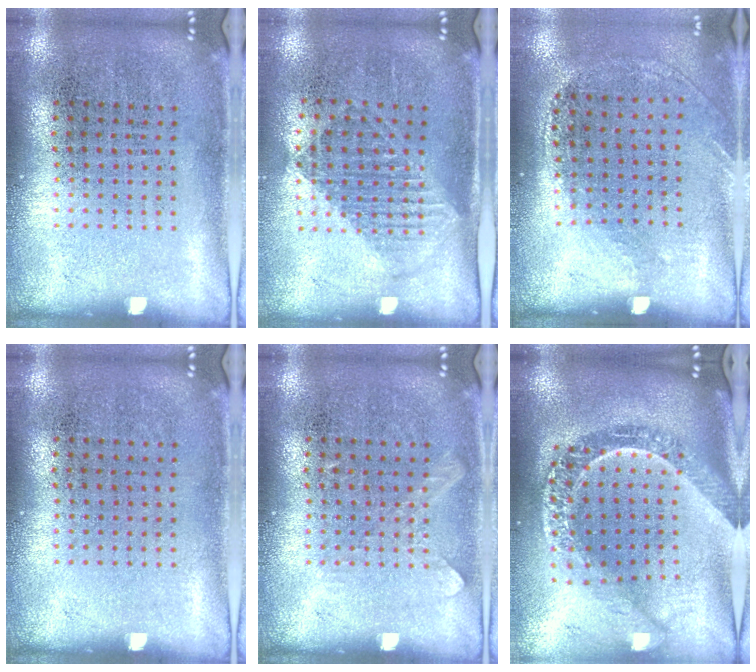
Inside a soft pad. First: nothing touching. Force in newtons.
{"total": 1.2, "press": 1.1, "slide": 0.6}
{"total": 1.2, "press": 0.9, "slide": 0.8}
{"total": 0.0}
{"total": 0.8, "press": 0.8, "slide": 0.2}
{"total": 2.9, "press": 2.2, "slide": 1.8}